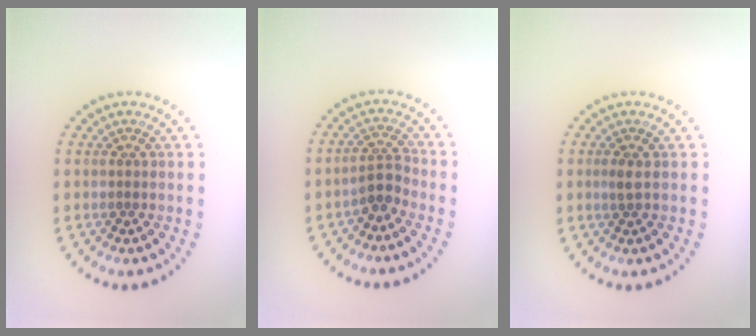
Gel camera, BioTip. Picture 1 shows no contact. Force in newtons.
{"total": 2.1, "press": 1.4, "slide": 1.5}
{"total": 0.8, "press": 0.8, "slide": 0.2}